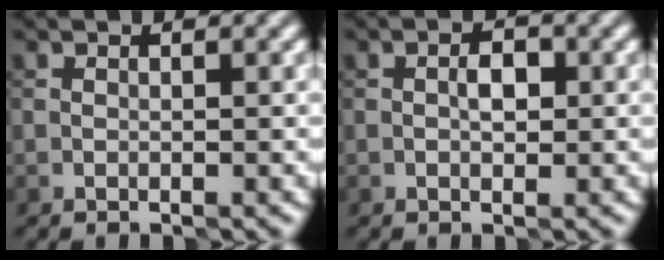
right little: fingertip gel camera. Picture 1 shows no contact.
{"total": 1.4, "force": [0.1, 0.7, 1.2], "torque": [-0.017, 0.008, 0.001]}